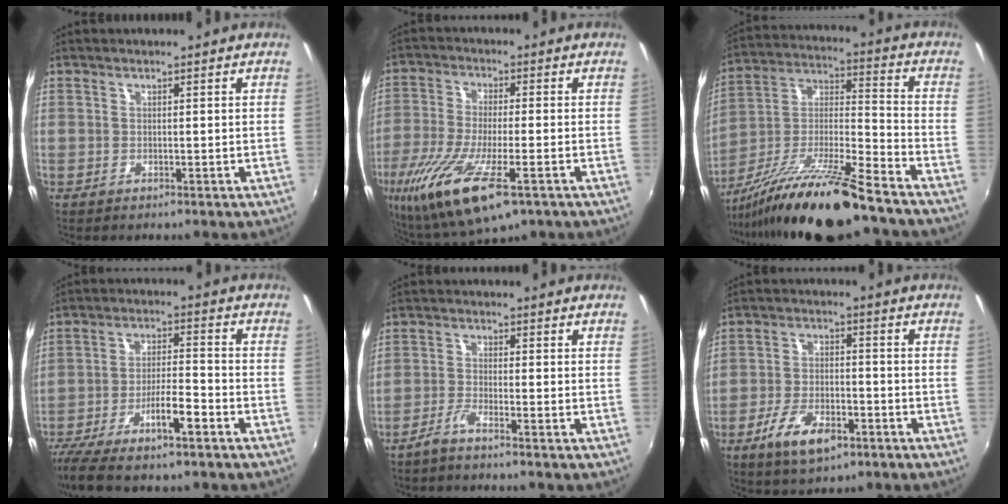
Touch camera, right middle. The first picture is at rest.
{"total": 17.2, "force": [-8.2, 5.3, 14.2], "torque": [-0.301, -0.059, -0.146]}
{"total": 17.8, "force": [-13.9, 0.9, 11.0], "torque": [-0.201, -0.010, -0.254]}
{"total": 10.4, "force": [-7.6, 0.9, 7.1], "torque": [-0.148, -0.008, -0.134]}
{"total": 2.5, "force": [-2.1, -0.3, 1.3], "torque": [-0.045, 0.000, -0.046]}
{"total": 9.4, "force": [-5.4, 4.1, 6.6], "torque": [-0.145, -0.012, -0.093]}